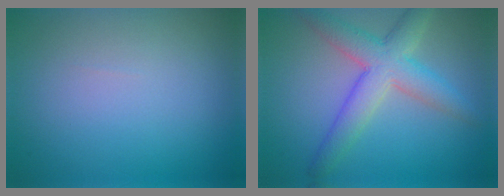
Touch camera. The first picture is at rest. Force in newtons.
{"total": 5.6, "press": 5.6, "slide": 0.2}